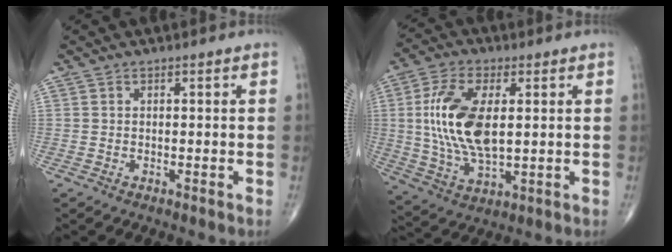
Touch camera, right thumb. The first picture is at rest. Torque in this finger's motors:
{"motor_torque": [1.81, 2.54, 1.68, 0.03, 0.40]}